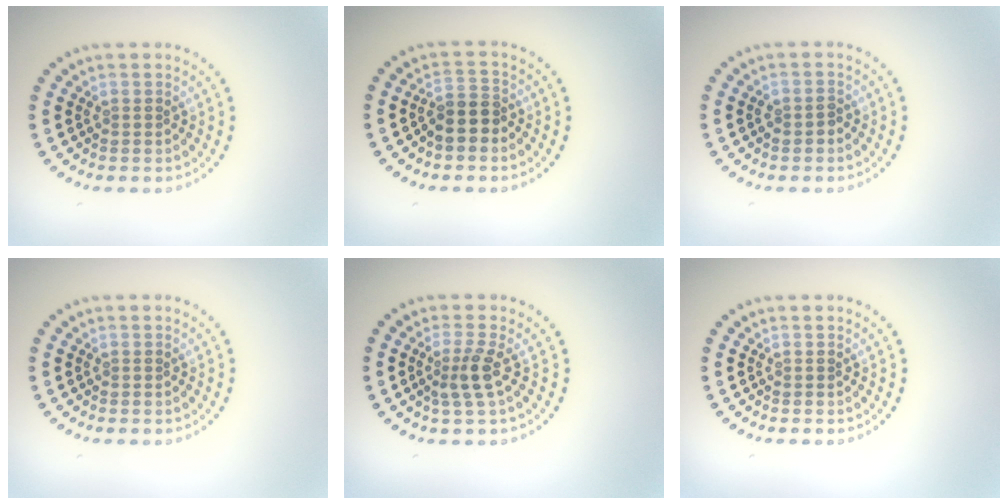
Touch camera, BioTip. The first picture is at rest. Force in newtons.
{"total": 2.7, "press": 2.3, "slide": 1.3}
{"total": 1.1, "press": 1.0, "slide": 0.2}
{"total": 0.0}
{"total": 2.3, "press": 1.8, "slide": 1.5}
{"total": 0.0}